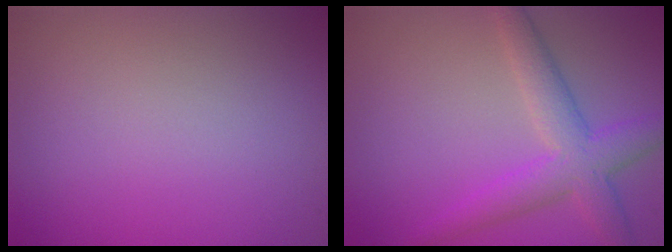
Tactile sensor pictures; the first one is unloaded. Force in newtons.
{"total": 4.6, "press": 4.6, "slide": 0.1}